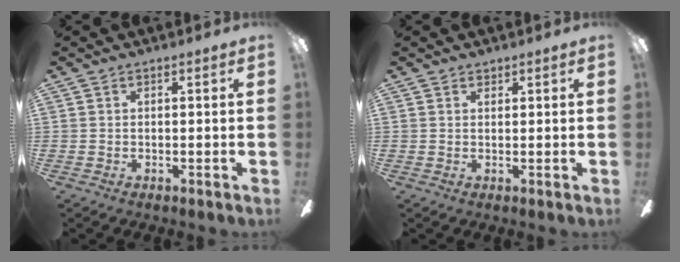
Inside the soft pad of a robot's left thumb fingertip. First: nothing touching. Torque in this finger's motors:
{"motor_torque": [0.08, -0.14, -0.30, 0.11, -0.02]}